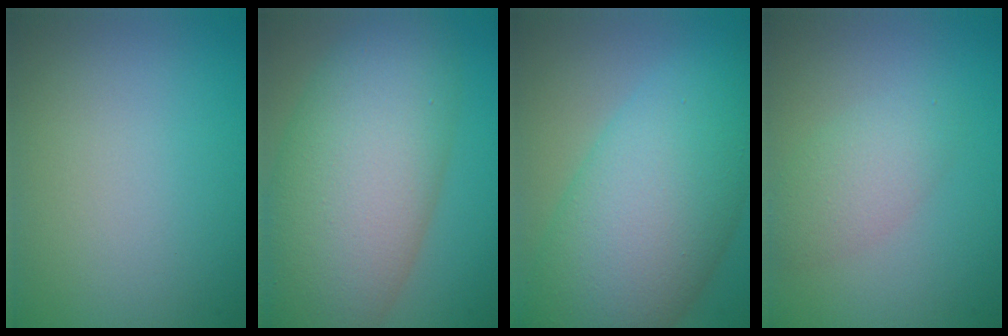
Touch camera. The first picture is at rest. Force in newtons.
{"total": 12.6, "press": 12.6, "slide": 0.4}
{"total": 11.8, "press": 11.8, "slide": 0.6}
{"total": 2.8, "press": 2.8, "slide": 0.1}